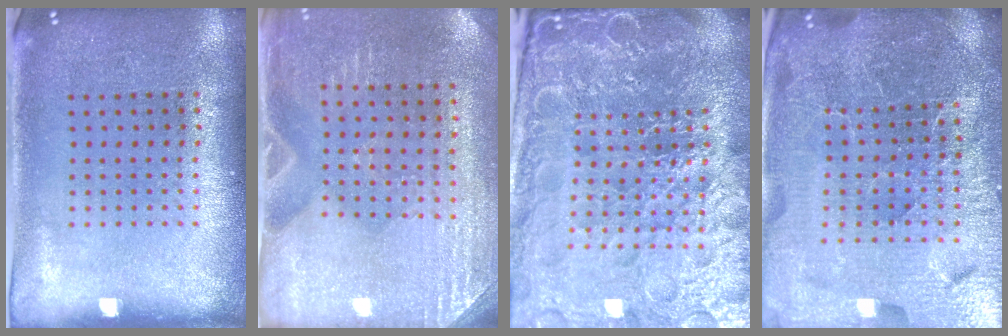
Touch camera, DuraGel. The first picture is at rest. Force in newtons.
{"total": 2.9, "press": 2.8, "slide": 0.9}
{"total": 6.9, "press": 6.0, "slide": 3.2}
{"total": 6.2, "press": 5.5, "slide": 2.8}